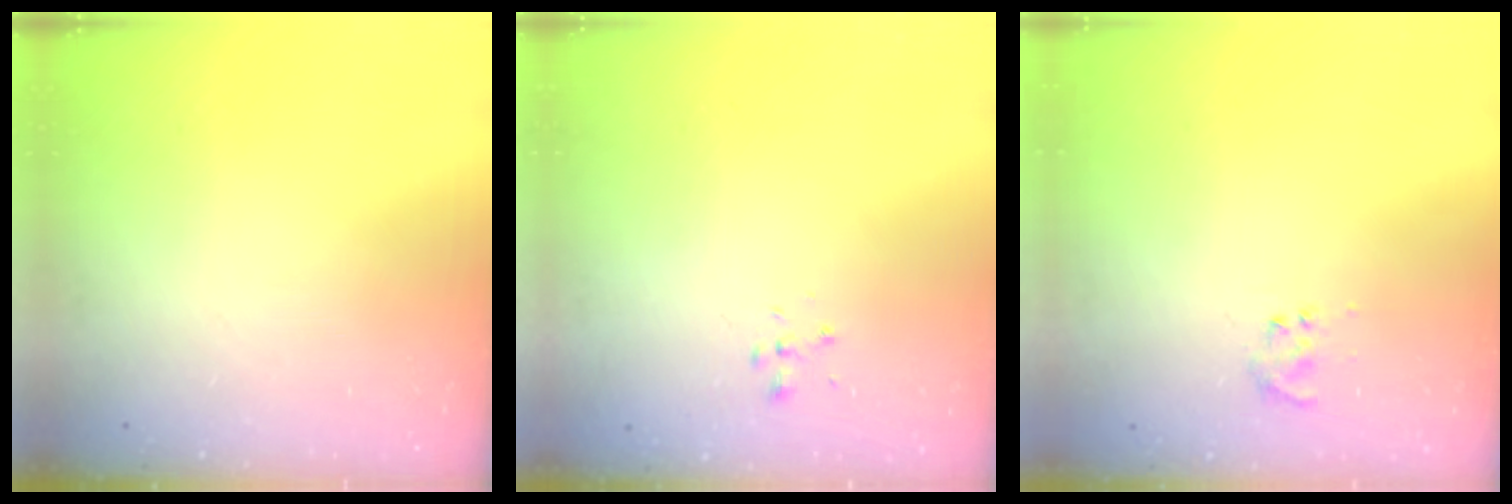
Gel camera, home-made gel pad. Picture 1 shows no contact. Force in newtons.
{"total": 1.8, "press": 1.6, "slide": 0.8}
{"total": 2.5, "press": 2.4, "slide": 0.8}